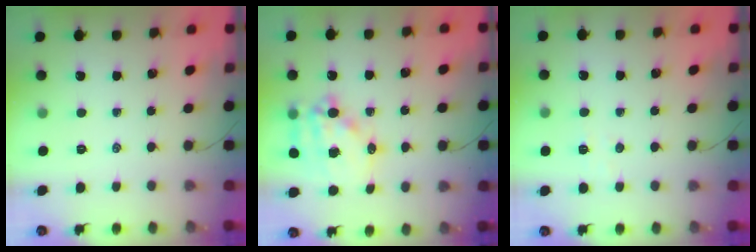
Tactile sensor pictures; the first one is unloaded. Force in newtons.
{"total": 14.2, "press": 13.8, "slide": 3.3}
{"total": 2.8, "press": 2.7, "slide": 0.8}